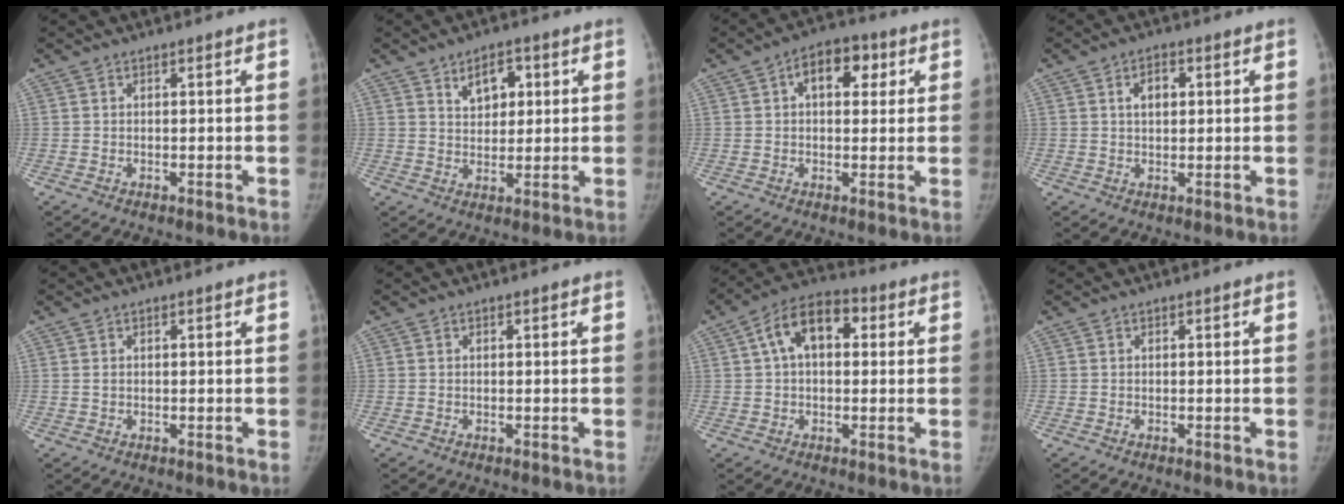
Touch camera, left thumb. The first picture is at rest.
{"total": 6.0, "force": [2.6, 3.8, 3.8], "torque": [-0.029, -0.012, 0.041]}
{"total": 8.1, "force": [2.5, 5.1, 5.8], "torque": [-0.052, 0.010, 0.029]}
{"total": 4.0, "force": [1.2, 2.5, 2.9], "torque": [-0.037, 0.004, 0.018]}
{"total": 0.6, "force": [0.1, 0.5, 0.4], "torque": [-0.007, 0.000, 0.003]}
{"total": 0.0}
{"total": 10.6, "force": [2.5, 6.5, 8.0], "torque": [-0.122, 0.028, 0.031]}
{"total": 0.0}